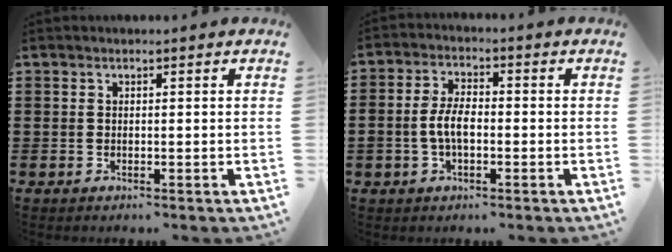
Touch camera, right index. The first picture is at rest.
{"total": 4.8, "force": [-1.0, 2.5, 4.0], "torque": [-0.093, 0.001, -0.024]}